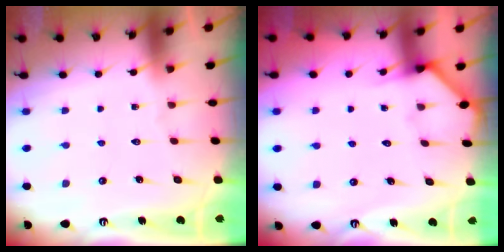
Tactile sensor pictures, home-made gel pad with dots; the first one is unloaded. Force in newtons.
{"total": 2.6, "press": 2.6, "slide": 0.2}